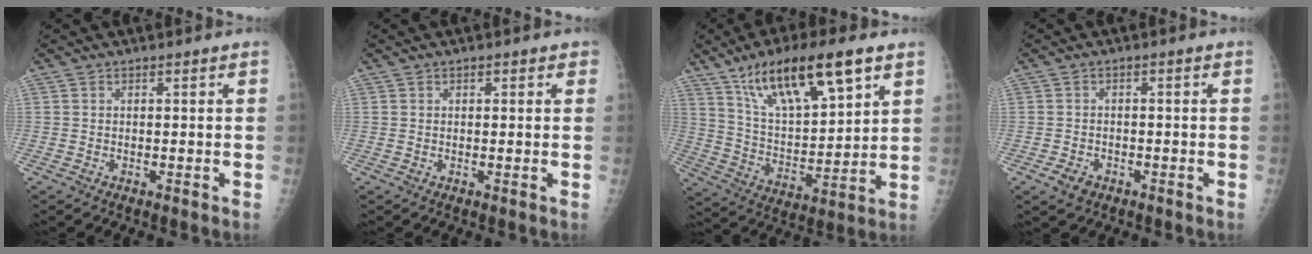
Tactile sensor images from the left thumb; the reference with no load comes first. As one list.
[{"total": 1.5, "force": [0.7, 0.9, 1.0], "torque": [-0.003, 0.000, 0.006]}, {"total": 18.9, "force": [11.0, 5.9, 14.2], "torque": [-0.220, -0.038, 0.203]}, {"total": 3.0, "force": [-1.7, 2.1, 1.4], "torque": [-0.022, 0.007, -0.024]}]